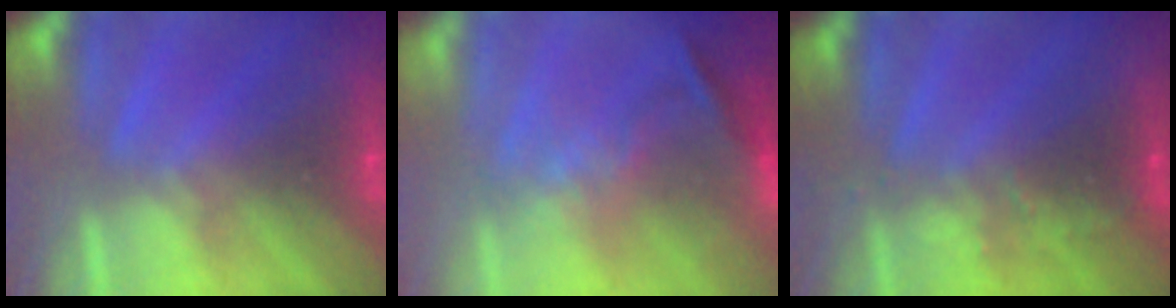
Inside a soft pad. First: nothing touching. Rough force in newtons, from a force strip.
{"total": 1.1}
{"total": 2.5}